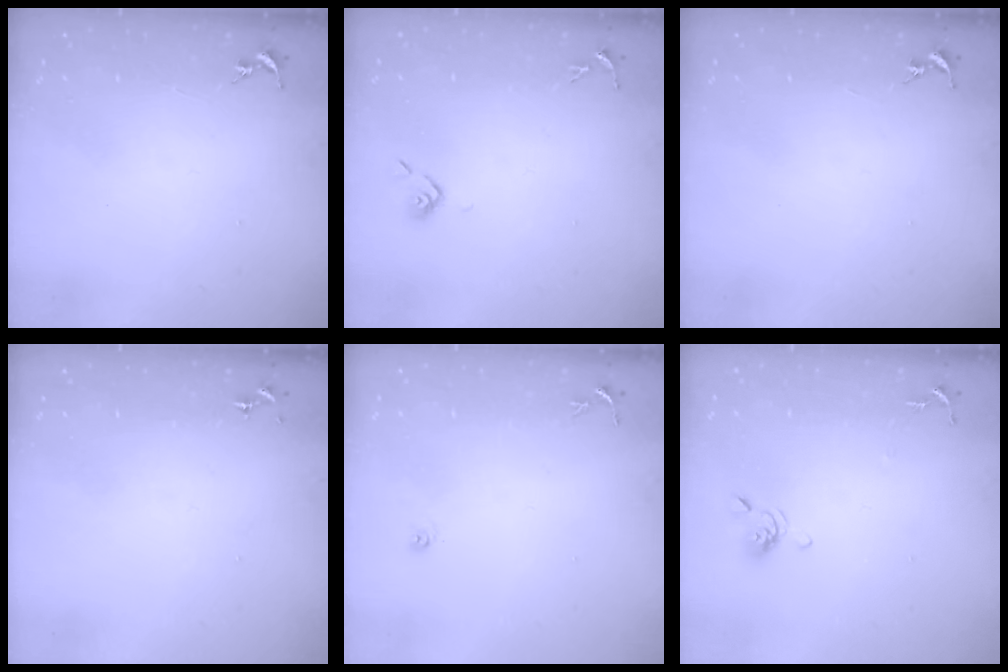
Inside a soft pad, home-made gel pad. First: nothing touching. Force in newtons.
{"total": 3.5, "press": 3.4, "slide": 0.9}
{"total": 0.0}
{"total": 0.0}
{"total": 5.1, "press": 5.0, "slide": 0.4}
{"total": 6.9, "press": 6.7, "slide": 1.6}